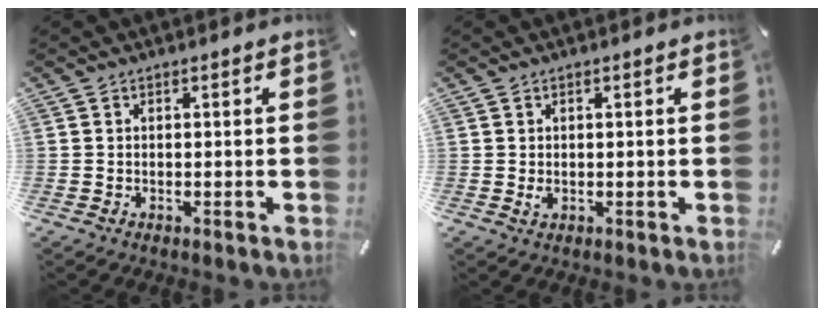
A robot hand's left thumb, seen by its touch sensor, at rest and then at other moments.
{"total": 1.0, "force": [0.0, 0.6, 0.7], "torque": [-0.015, 0.002, -0.001]}